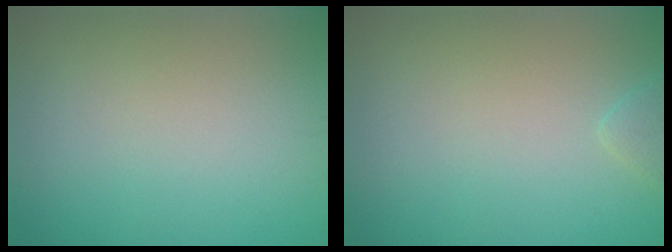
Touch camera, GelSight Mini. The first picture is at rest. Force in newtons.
{"total": 1.0, "press": 1.0, "slide": 0.1}